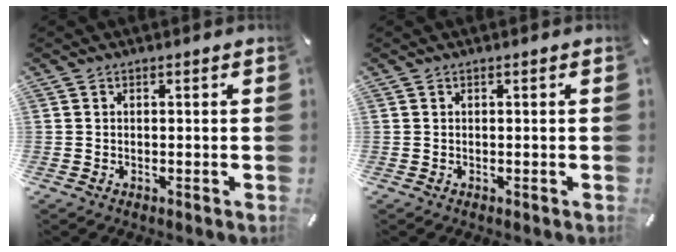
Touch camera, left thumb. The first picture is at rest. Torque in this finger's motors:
{"motor_torque": [0.00, 0.00, 0.00, 0.00, 0.00]}